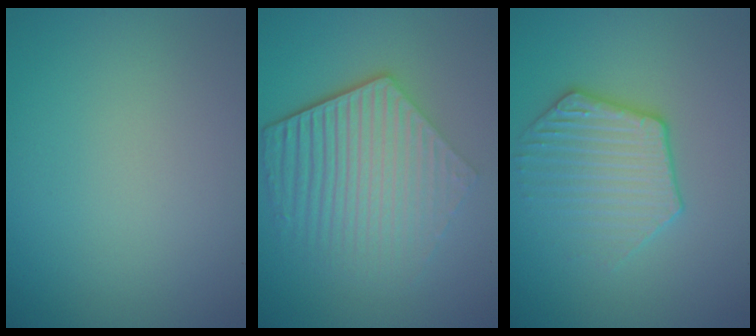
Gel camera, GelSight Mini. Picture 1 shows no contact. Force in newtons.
{"total": 6.0, "press": 4.5, "slide": 4.0}
{"total": 3.4, "press": 3.1, "slide": 1.1}